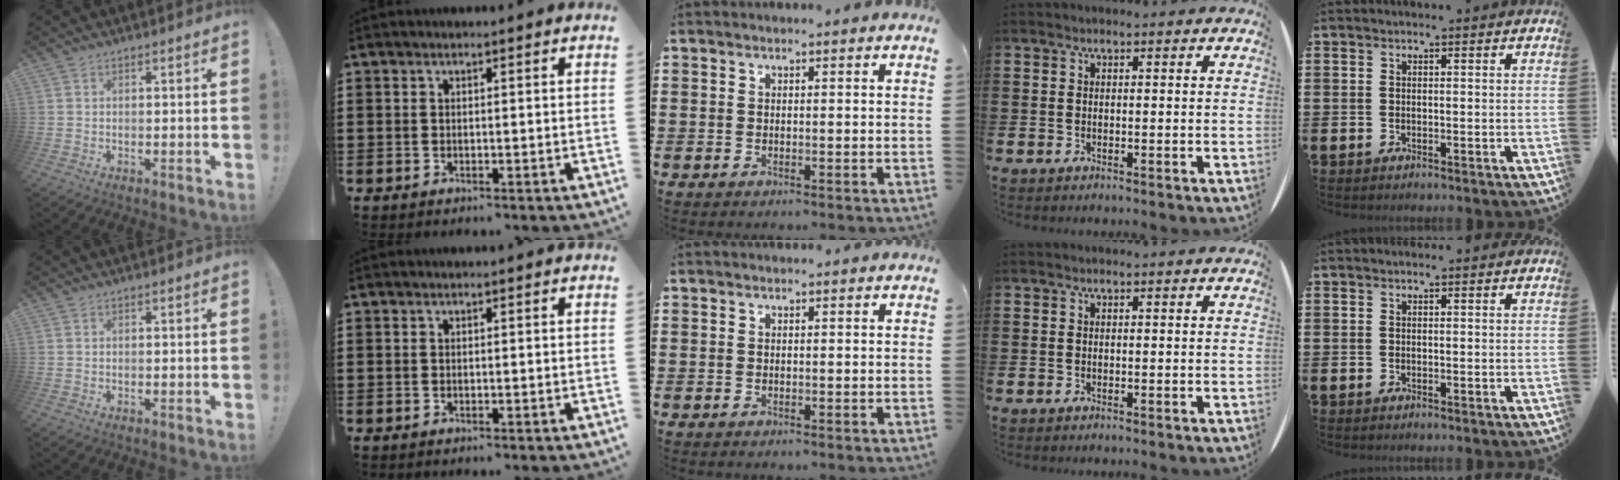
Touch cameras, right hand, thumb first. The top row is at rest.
{}